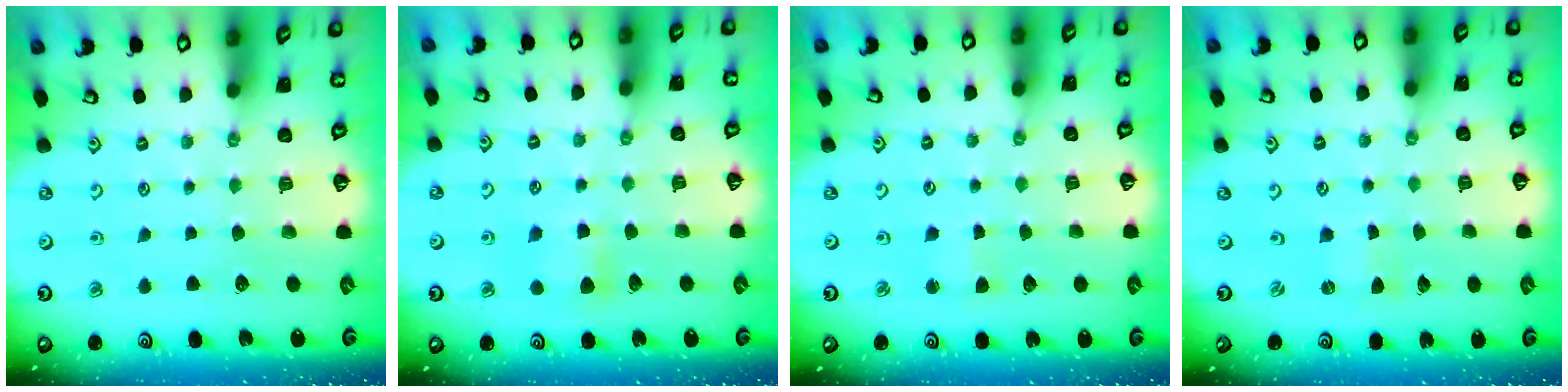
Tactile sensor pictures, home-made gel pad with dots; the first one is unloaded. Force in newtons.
{"total": 5.4, "press": 5.4, "slide": 0.8}
{"total": 2.8, "press": 2.8, "slide": 0.4}
{"total": 0.0}